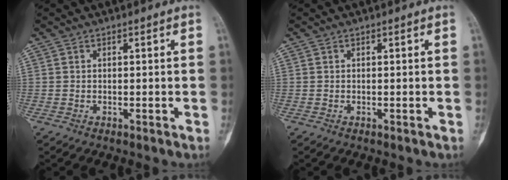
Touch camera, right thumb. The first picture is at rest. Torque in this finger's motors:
{"motor_torque": [0.00, 0.00, 0.02, -0.01, 0.00]}